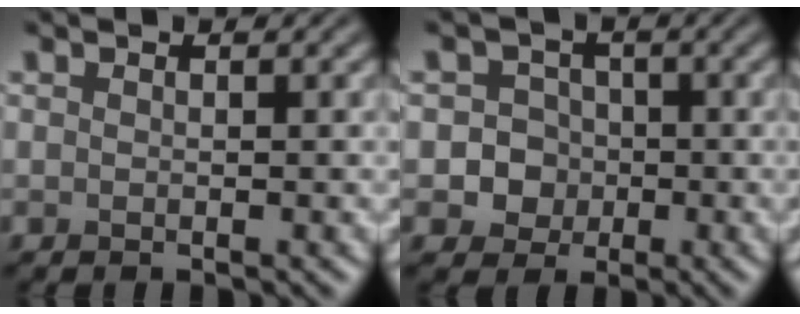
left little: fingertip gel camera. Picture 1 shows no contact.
{"total": 4.1, "force": [-0.8, 3.9, 1.0], "torque": [0.012, 0.015, -0.033]}